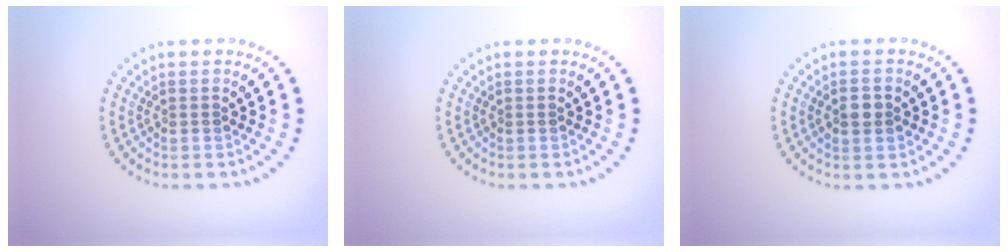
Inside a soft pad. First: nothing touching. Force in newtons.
{"total": 0.0}
{"total": 2.5, "press": 2.5, "slide": 0.2}